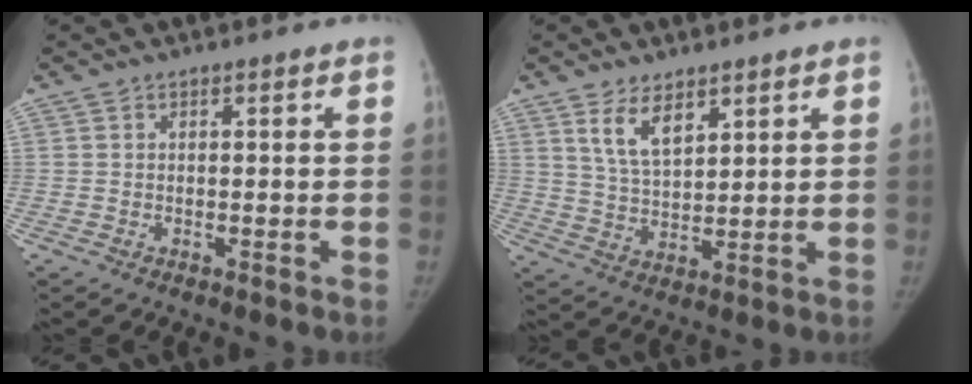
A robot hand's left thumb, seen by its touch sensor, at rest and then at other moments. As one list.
[{"total": 7.2, "force": [4.3, 3.4, 4.7], "torque": [-0.071, -0.030, 0.088]}]